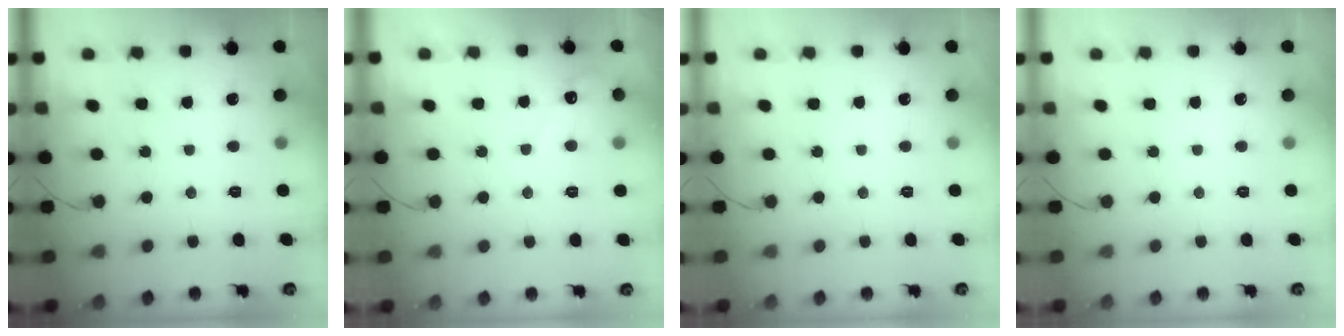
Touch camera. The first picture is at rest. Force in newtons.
{"total": 3.6, "press": 3.6, "slide": 0.2}
{"total": 0.0}
{"total": 0.0}